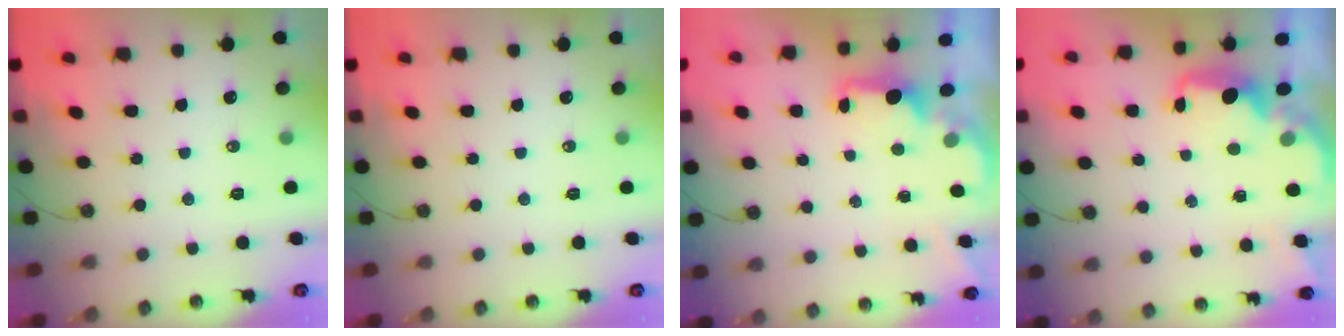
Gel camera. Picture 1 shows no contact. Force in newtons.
{"total": 0.0}
{"total": 1.7, "press": 1.5, "slide": 0.7}
{"total": 2.3, "press": 2.0, "slide": 1.1}